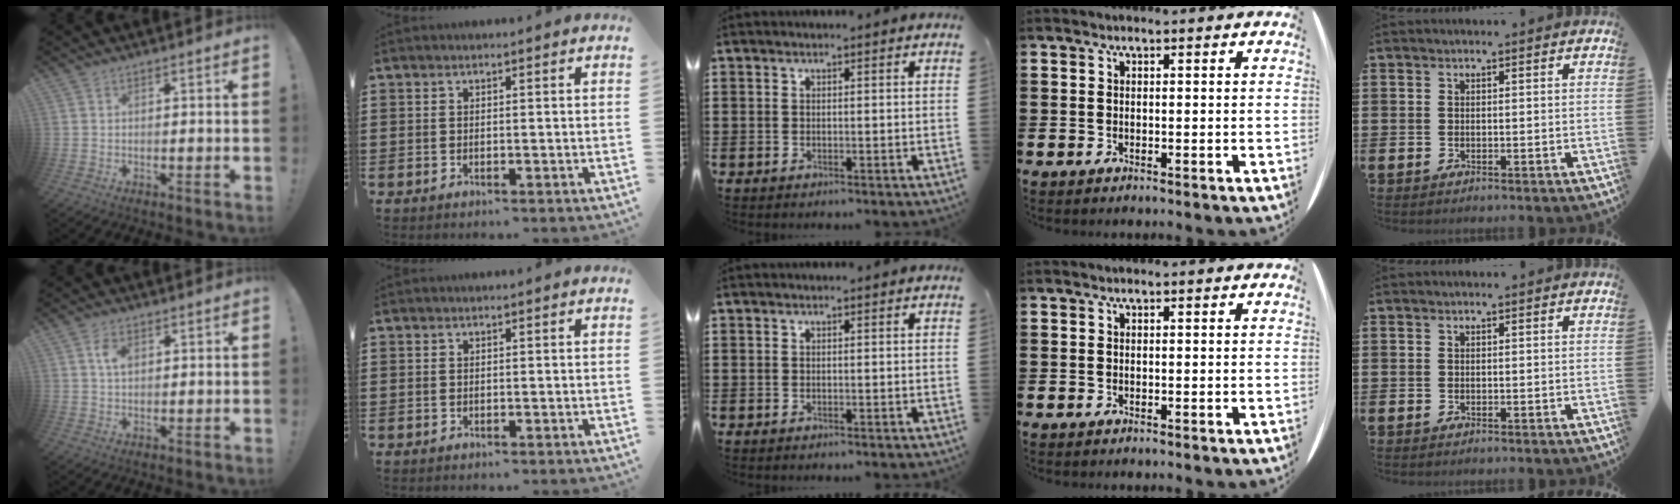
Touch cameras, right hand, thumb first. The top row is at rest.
{"thumb": {"total": 3.8, "force": [1.2, 2.2, 2.9], "torque": [-0.046, 0.000, 0.019]}}